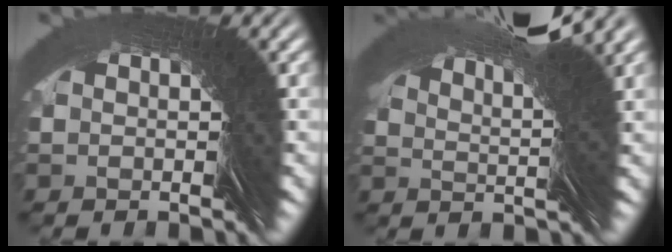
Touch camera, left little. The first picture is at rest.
{"total": 6.8, "force": [5.1, -4.2, 1.6], "torque": [-0.027, 0.058, 0.071]}